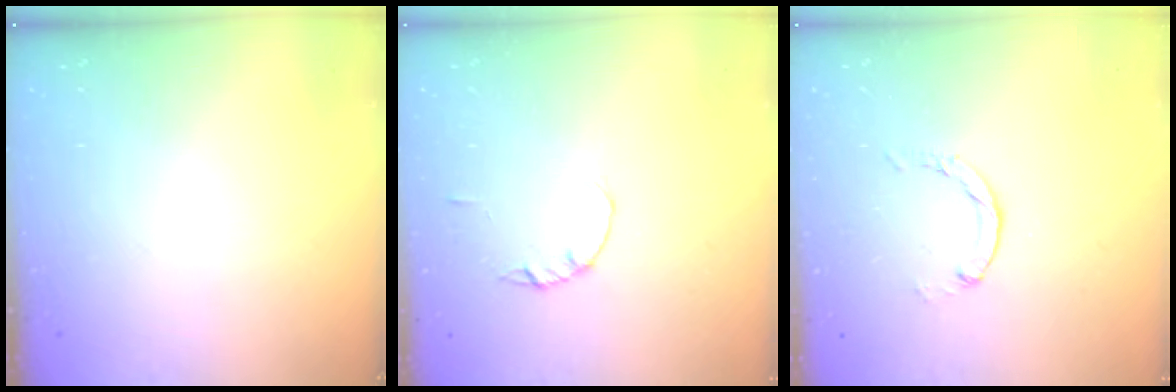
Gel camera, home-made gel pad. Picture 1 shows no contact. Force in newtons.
{"total": 1.4, "press": 1.3, "slide": 0.3}
{"total": 0.7, "press": 0.7, "slide": 0.2}